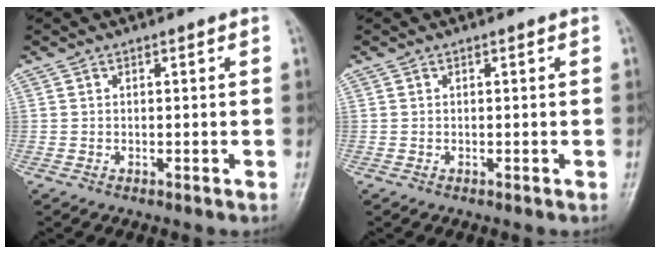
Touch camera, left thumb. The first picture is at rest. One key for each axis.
{"total": 0.0}